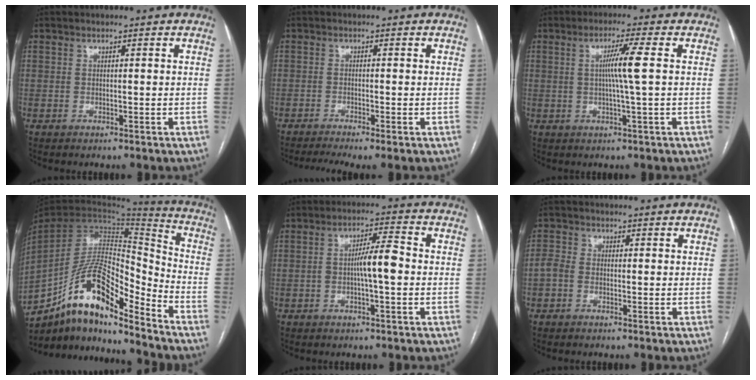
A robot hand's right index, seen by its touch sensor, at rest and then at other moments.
{"total": 4.7, "force": [-3.3, 0.4, 3.2], "torque": [-0.056, -0.007, -0.055]}
{"total": 5.5, "force": [0.7, -1.0, 5.3], "torque": [-0.097, 0.000, 0.015]}
{"total": 16.7, "force": [-12.3, 4.6, 10.4], "torque": [-0.186, 0.037, -0.219]}
{"total": 5.8, "force": [-0.7, 0.8, 5.7], "torque": [-0.100, 0.014, -0.013]}
{"total": 2.3, "force": [-0.7, 1.7, 1.3], "torque": [-0.031, 0.008, -0.019]}